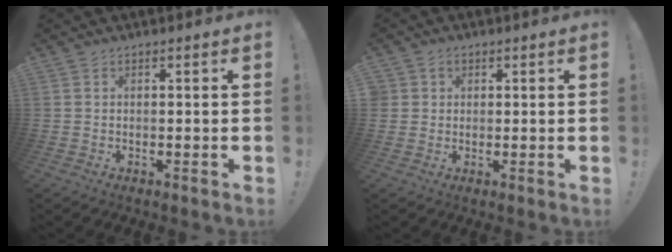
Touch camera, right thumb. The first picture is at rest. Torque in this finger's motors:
{"motor_torque": [0.52, 0.60, 0.38, 0.35, 0.07]}